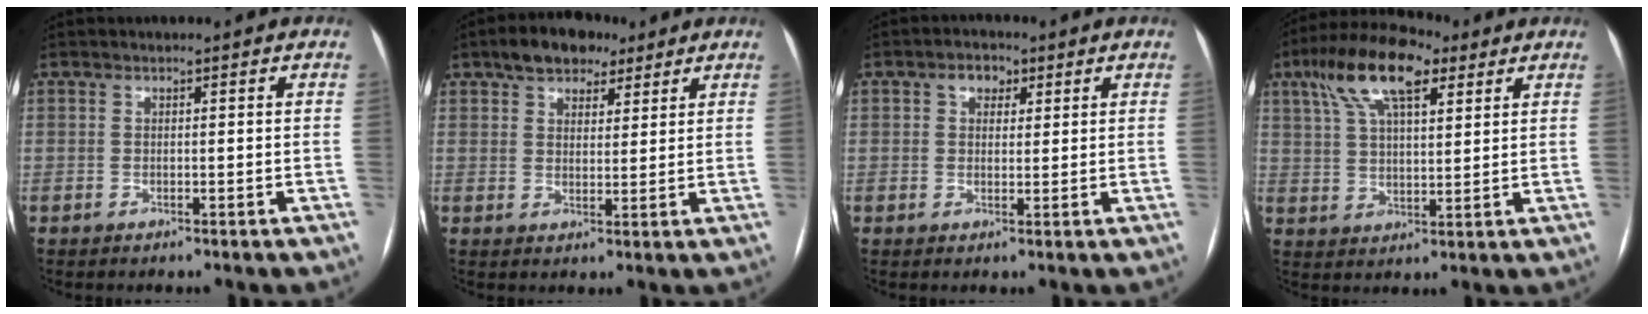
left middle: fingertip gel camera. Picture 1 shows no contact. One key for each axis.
{"total": 8.0, "fx": 5.4, "fy": 4.2, "fz": 4.0, "tx": -0.060, "ty": 0.021, "tz": 0.087}
{"total": 3.2, "fx": 1.6, "fy": 2.2, "fz": 1.7, "tx": -0.028, "ty": 0.014, "tz": 0.025}
{"total": 13.5, "fx": 7.4, "fy": 4.8, "fz": 10.2, "tx": -0.199, "ty": 0.037, "tz": 0.132}